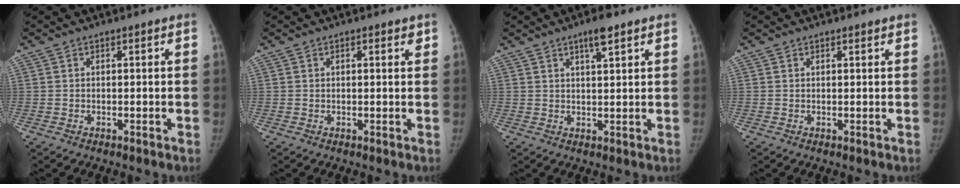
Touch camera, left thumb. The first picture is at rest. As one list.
[{"total": 1.3, "force": [0.8, 0.5, 0.9], "torque": [-0.005, -0.001, 0.008]}, {"total": 4.1, "force": [2.6, 0.9, 3.0], "torque": [-0.046, -0.011, 0.042]}, {"total": 0.6, "force": [0.6, 0.2, 0.0], "torque": [0.002, -0.003, 0.009]}]